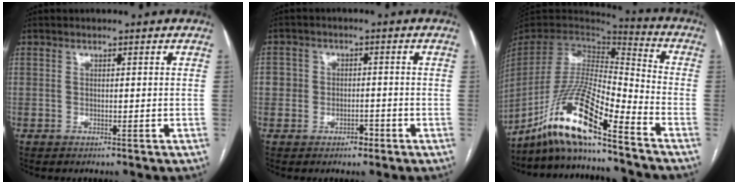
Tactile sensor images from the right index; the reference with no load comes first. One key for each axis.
{"total": 3.9, "fx": -1.4, "fy": 3.3, "fz": 1.5, "tx": -0.011, "ty": 0.015, "tz": -0.018}
{"total": 16.3, "fx": -12.0, "fy": 0.7, "fz": 11.0, "tx": -0.216, "ty": -0.007, "tz": -0.225}